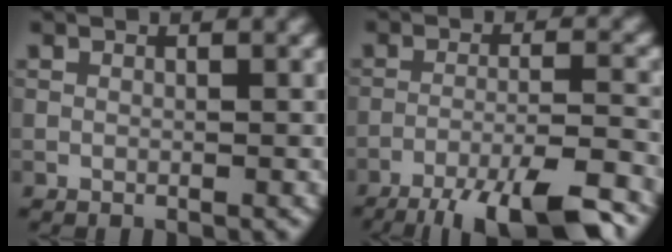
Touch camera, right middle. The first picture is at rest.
{"total": 11.0, "force": [-8.8, 1.8, 6.4], "torque": [-0.104, -0.014, -0.128]}